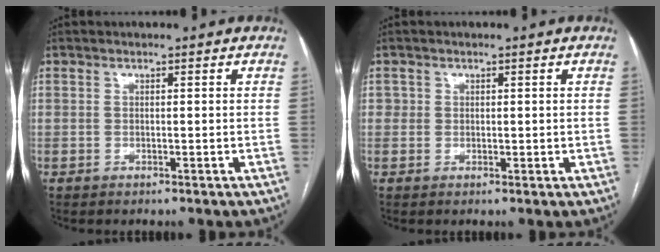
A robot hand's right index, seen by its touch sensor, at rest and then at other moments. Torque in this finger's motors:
{"motor_torque": [-0.39, 0.63, 0.04, 0.03]}